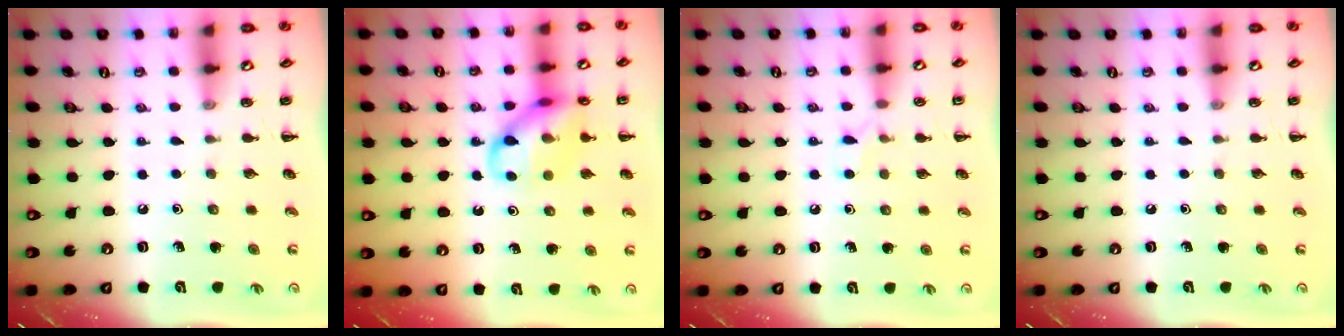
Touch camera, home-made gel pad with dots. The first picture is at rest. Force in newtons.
{"total": 12.7, "press": 12.6, "slide": 1.3}
{"total": 4.6, "press": 4.4, "slide": 1.5}
{"total": 0.0}